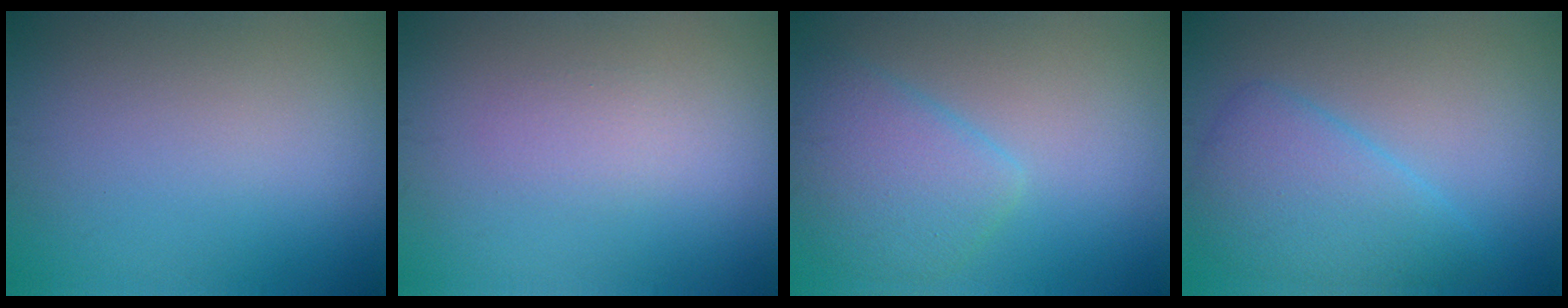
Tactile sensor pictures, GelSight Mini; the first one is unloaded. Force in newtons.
{"total": 1.1, "press": 1.1, "slide": 0.1}
{"total": 4.3, "press": 4.3, "slide": 0.2}
{"total": 4.7, "press": 4.7, "slide": 0.3}